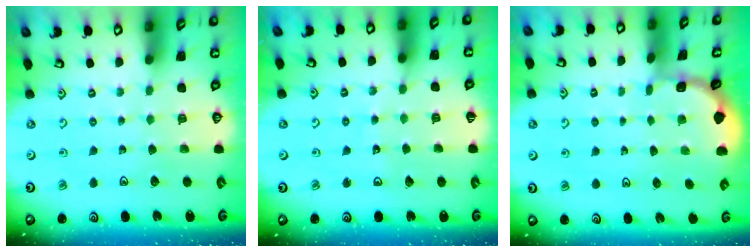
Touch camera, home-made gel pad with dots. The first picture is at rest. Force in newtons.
{"total": 5.8, "press": 5.8, "slide": 0.5}
{"total": 1.1, "press": 1.1, "slide": 0.1}